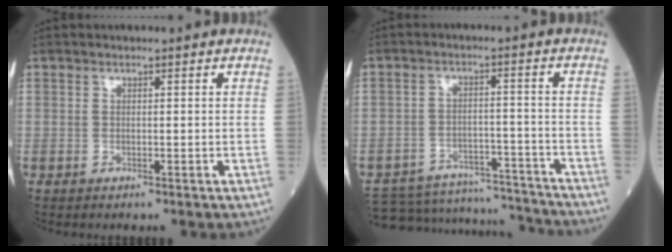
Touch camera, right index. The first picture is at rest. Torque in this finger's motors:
{"motor_torque": [-0.39, -0.29, -1.03, -0.21]}